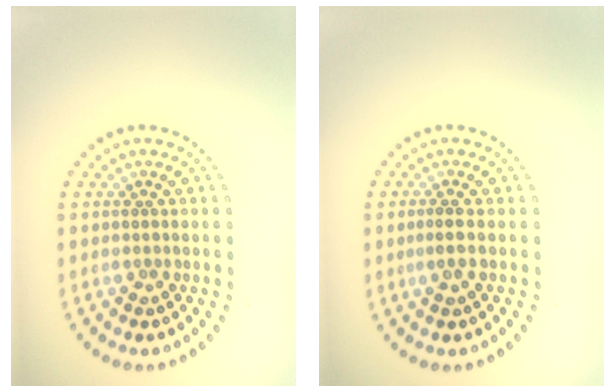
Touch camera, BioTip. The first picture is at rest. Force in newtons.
{"total": 0.9, "press": 0.7, "slide": 0.6}